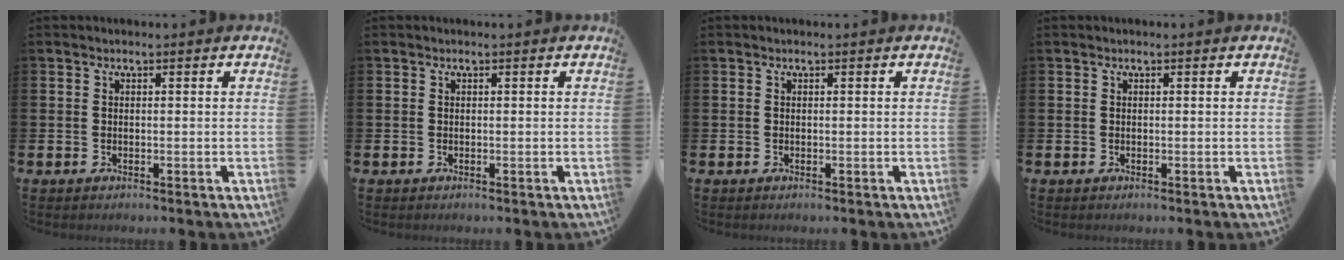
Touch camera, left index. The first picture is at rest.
{"total": 0.0}
{"total": 0.0}
{"total": 0.0}